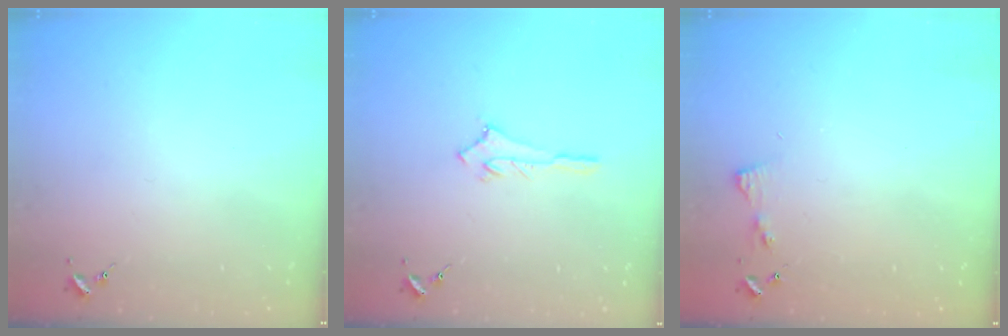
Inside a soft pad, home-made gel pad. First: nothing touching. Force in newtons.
{"total": 2.6, "press": 2.6, "slide": 0.4}
{"total": 4.3, "press": 4.2, "slide": 0.5}